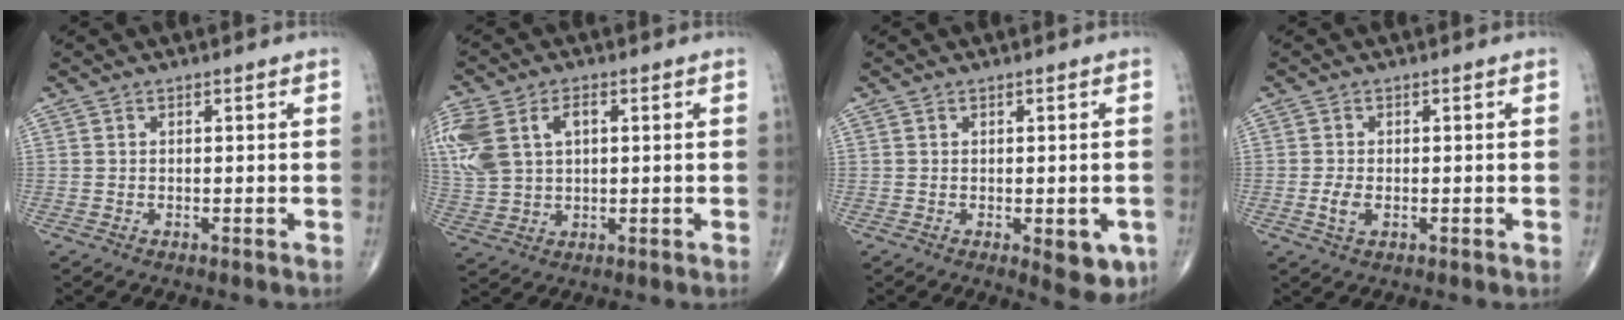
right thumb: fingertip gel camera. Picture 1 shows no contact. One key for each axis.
{"total": 14.3, "fx": 3.7, "fy": 9.5, "fz": 10.1, "tx": -0.254, "ty": 0.014, "tz": 0.079}
{"total": 5.9, "fx": -1.9, "fy": 2.5, "fz": 4.9, "tx": -0.038, "ty": -0.007, "tz": -0.019}
{"total": 2.7, "fx": -0.7, "fy": 1.5, "fz": 2.2, "tx": -0.045, "ty": -0.002, "tz": -0.013}